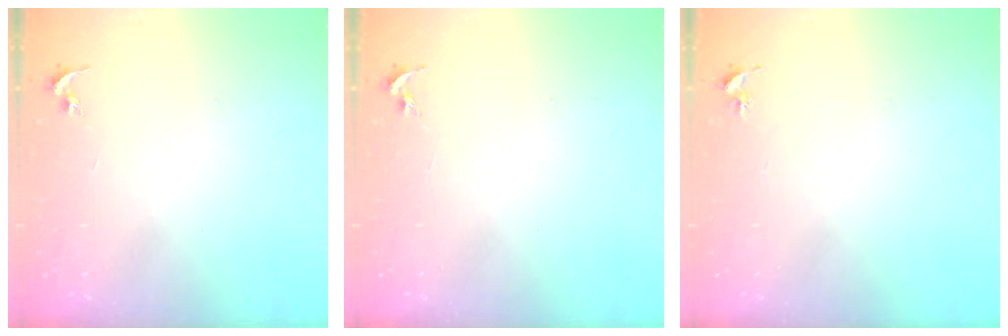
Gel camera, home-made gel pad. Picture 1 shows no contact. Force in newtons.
{"total": 0.0}
{"total": 2.6, "press": 2.6, "slide": 0.3}